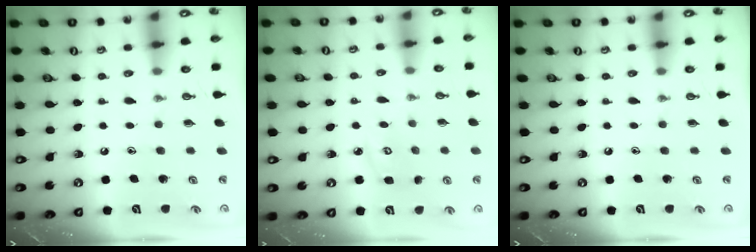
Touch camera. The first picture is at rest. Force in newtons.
{"total": 5.4, "press": 5.4, "slide": 0.5}
{"total": 0.0}